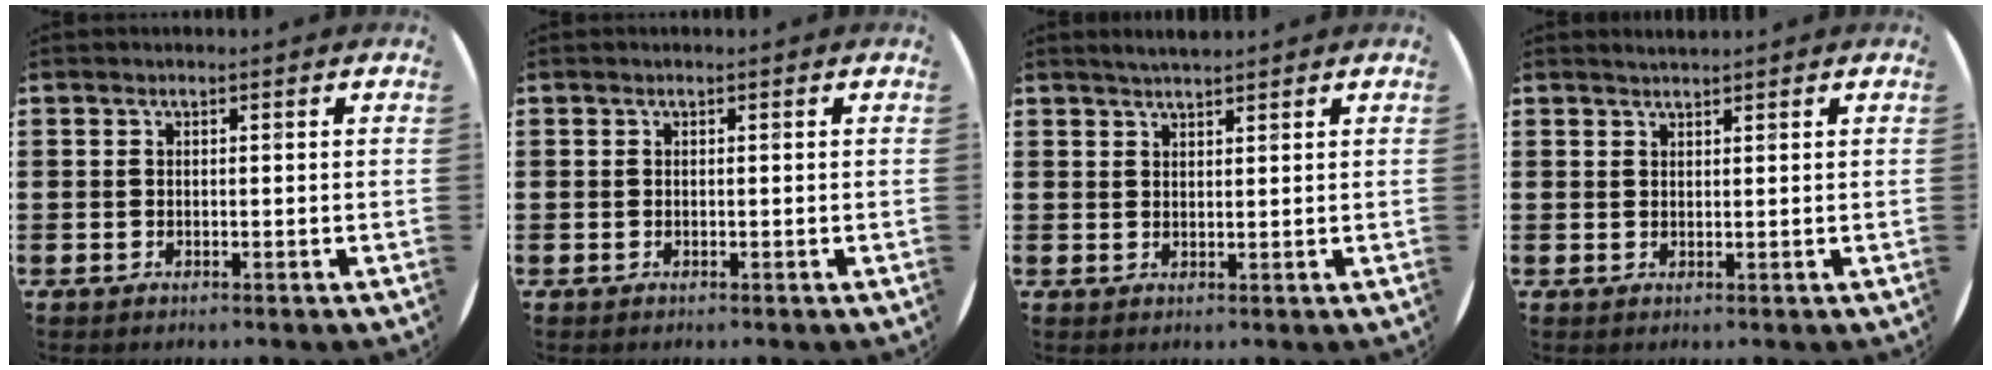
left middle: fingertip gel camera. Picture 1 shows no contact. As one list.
[{"total": 0.0}, {"total": 2.1, "force": [2.0, 0.1, 0.5], "torque": [-0.012, 0.002, 0.037]}, {"total": 1.0, "force": [1.0, -0.1, 0.1], "torque": [-0.001, -0.002, 0.019]}]